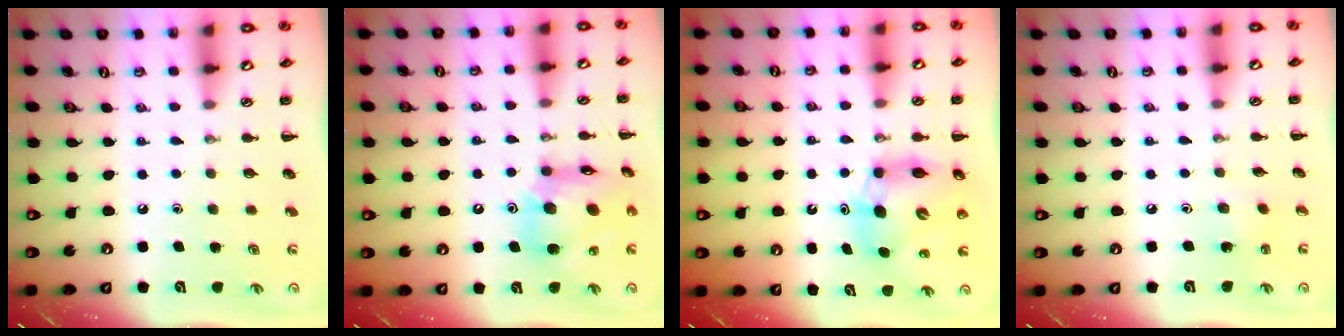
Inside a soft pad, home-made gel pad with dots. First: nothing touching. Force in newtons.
{"total": 17.1, "press": 16.9, "slide": 3.0}
{"total": 10.7, "press": 10.3, "slide": 2.8}
{"total": 1.9, "press": 1.8, "slide": 0.6}